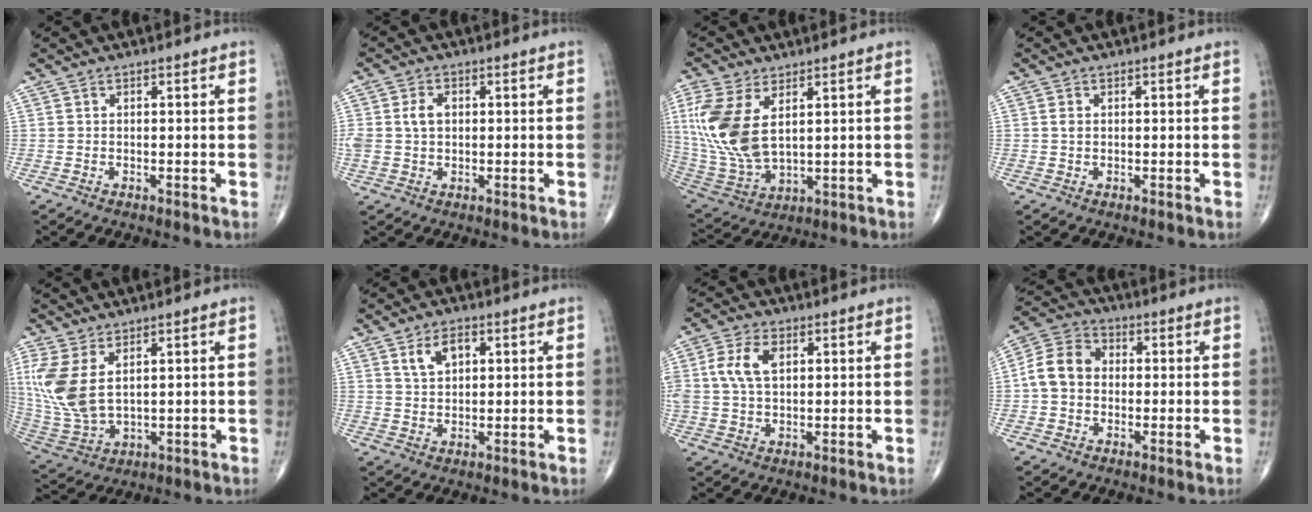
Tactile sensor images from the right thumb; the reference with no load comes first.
{"total": 4.7, "force": [0.6, 3.4, 3.3], "torque": [-0.070, 0.008, 0.013]}
{"total": 14.9, "force": [4.0, 7.9, 12.0], "torque": [-0.270, -0.015, 0.094]}
{"total": 1.0, "force": [0.2, 0.7, 0.7], "torque": [-0.010, 0.000, 0.004]}
{"total": 12.0, "force": [3.6, 6.3, 9.6], "torque": [-0.225, -0.016, 0.091]}
{"total": 5.2, "force": [2.2, 3.1, 3.5], "torque": [-0.052, -0.005, 0.043]}
{"total": 7.6, "force": [1.8, 4.5, 5.8], "torque": [-0.126, 0.007, 0.035]}
{"total": 8.4, "force": [-0.2, 6.8, 5.0], "torque": [-0.084, 0.028, -0.017]}